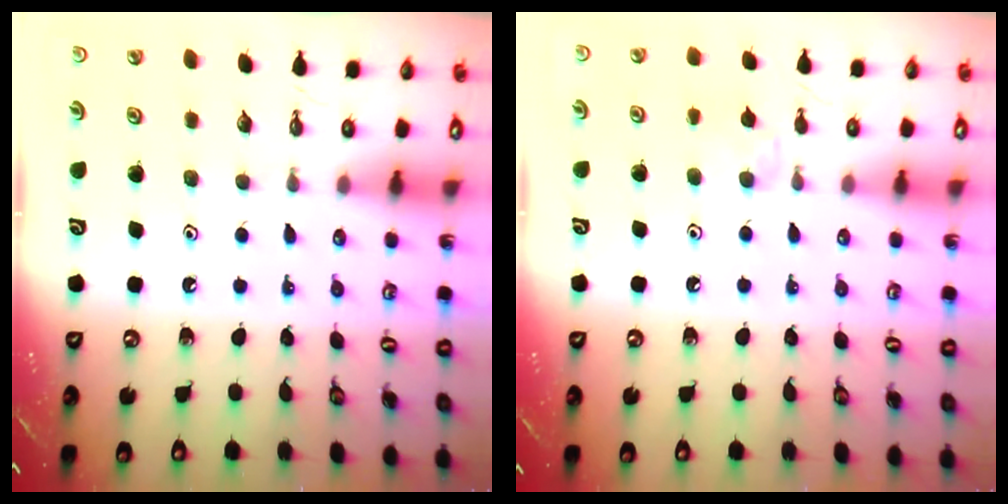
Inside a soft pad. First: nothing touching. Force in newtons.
{"total": 5.1, "press": 5.0, "slide": 0.7}